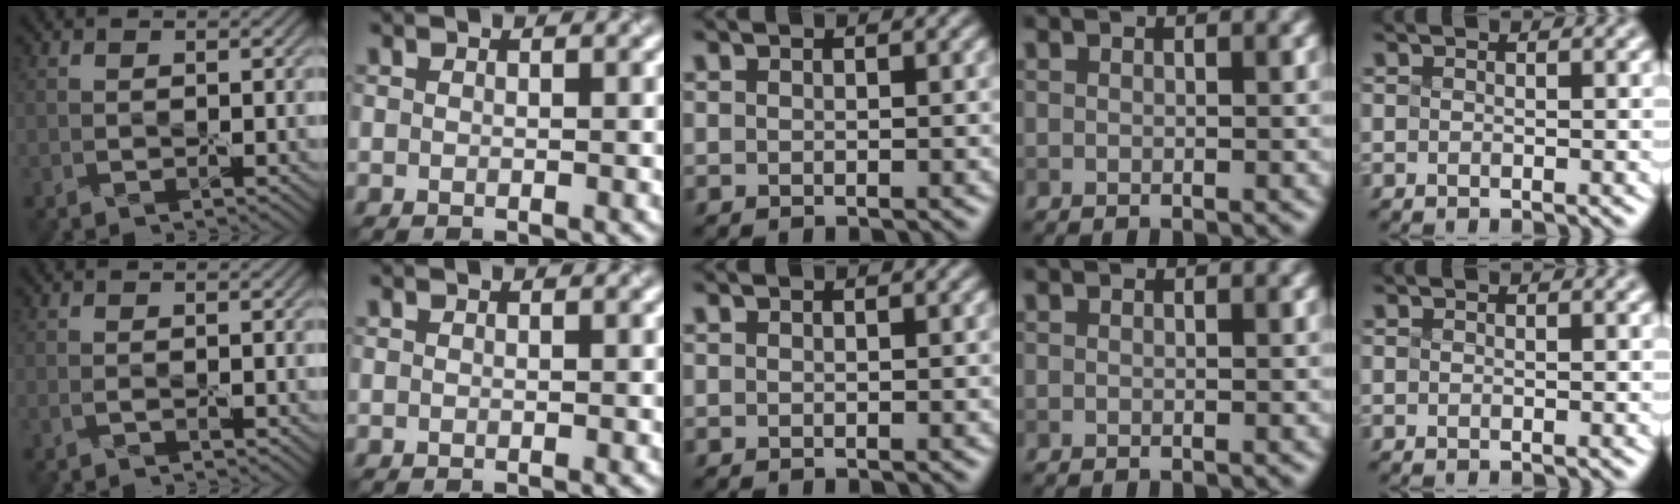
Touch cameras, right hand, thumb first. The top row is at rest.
{"thumb": {"total": 0.6, "force": [-0.3, 0.1, 0.5], "torque": [-0.012, -0.001, -0.008]}}